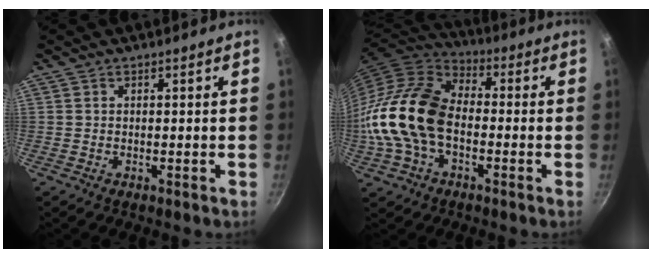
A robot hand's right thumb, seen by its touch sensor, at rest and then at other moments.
{"total": 17.5, "force": [-2.6, 11.6, 12.8], "torque": [-0.228, 0.034, -0.062]}